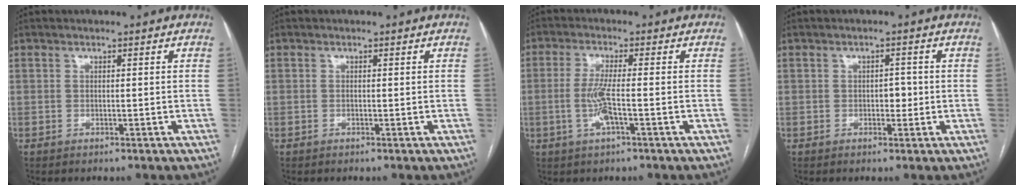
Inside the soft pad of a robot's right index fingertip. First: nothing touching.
{"total": 0.0}
{"total": 4.8, "force": [-1.2, 0.2, 4.7], "torque": [-0.102, -0.007, -0.025]}
{"total": 2.0, "force": [-0.3, 1.2, 1.6], "torque": [-0.018, 0.004, -0.003]}